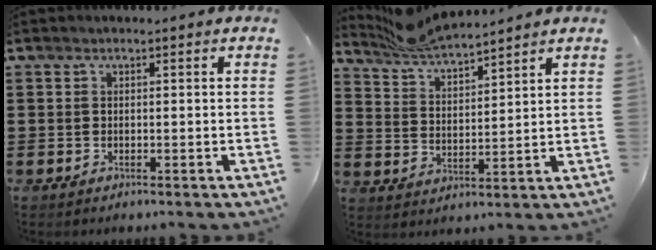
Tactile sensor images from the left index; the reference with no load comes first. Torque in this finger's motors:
{"motor_torque": [0.50, 0.46, 0.20, 0.07]}